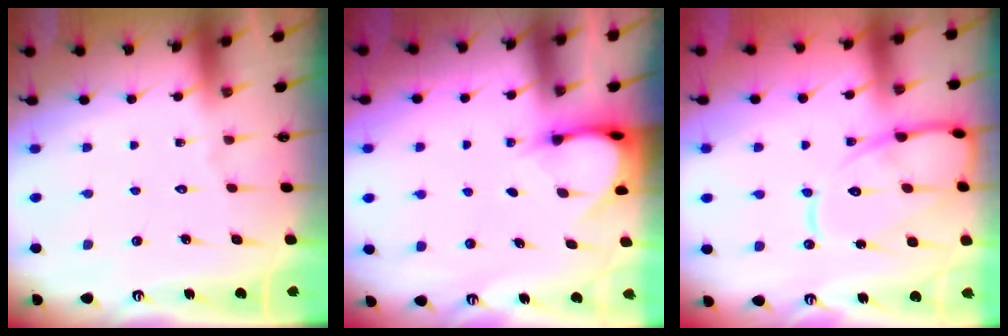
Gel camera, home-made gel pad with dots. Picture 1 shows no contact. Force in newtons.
{"total": 3.9, "press": 3.9, "slide": 0.3}
{"total": 13.5, "press": 13.5, "slide": 1.3}